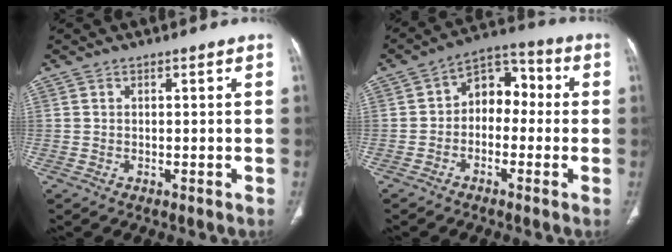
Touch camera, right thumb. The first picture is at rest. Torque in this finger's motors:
{"motor_torque": [0.24, 0.36, 0.46, -0.48, 0.15]}